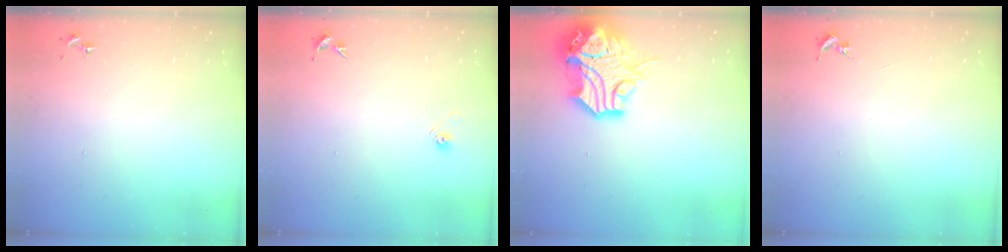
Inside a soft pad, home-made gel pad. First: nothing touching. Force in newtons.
{"total": 3.0, "press": 2.6, "slide": 1.5}
{"total": 17.5, "press": 17.4, "slide": 1.9}
{"total": 0.0}